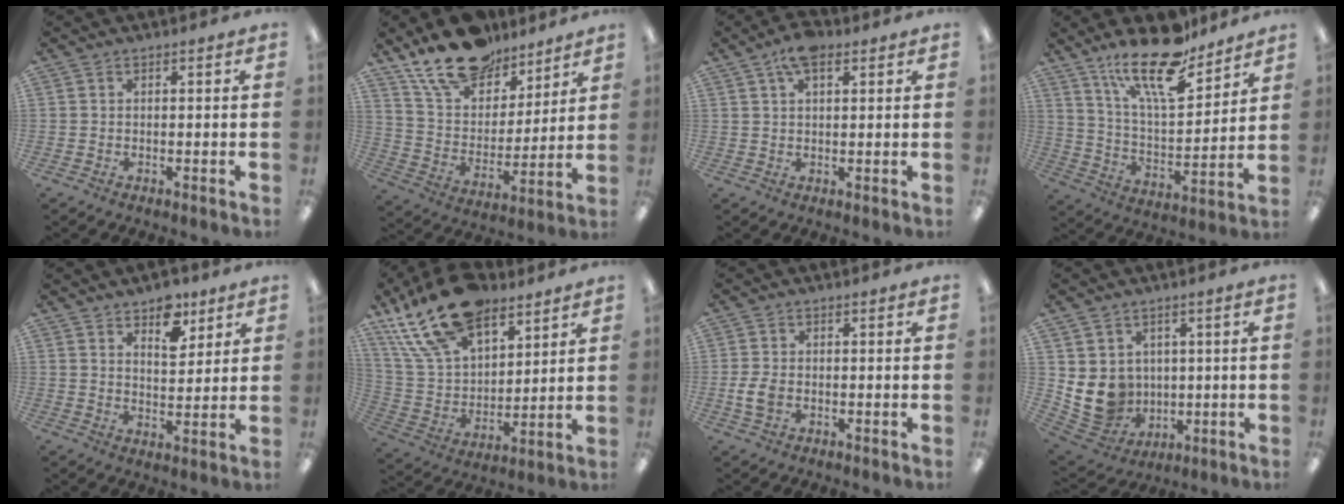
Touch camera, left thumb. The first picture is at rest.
{"total": 18.0, "force": [14.0, 9.0, 6.9], "torque": [-0.126, -0.087, 0.254]}
{"total": 6.1, "force": [3.4, 2.7, 4.3], "torque": [-0.074, -0.002, 0.058]}
{"total": 19.5, "force": [14.8, 6.4, 11.0], "torque": [-0.192, -0.091, 0.252]}
{"total": 7.2, "force": [5.2, 3.8, 3.1], "torque": [-0.020, -0.030, 0.087]}
{"total": 22.1, "force": [14.9, 11.7, 11.5], "torque": [-0.231, -0.072, 0.272]}
{"total": 4.4, "force": [-0.9, 2.9, 3.1], "torque": [-0.072, 0.000, -0.019]}
{"total": 9.5, "force": [1.0, 8.9, 3.1], "torque": [-0.089, -0.013, 0.028]}